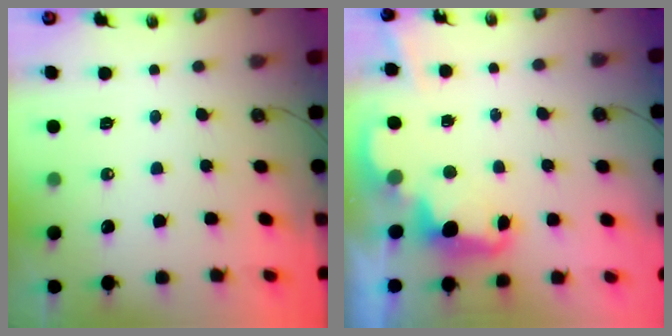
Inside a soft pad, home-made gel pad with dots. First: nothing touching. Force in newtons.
{"total": 2.4, "press": 2.3, "slide": 0.5}